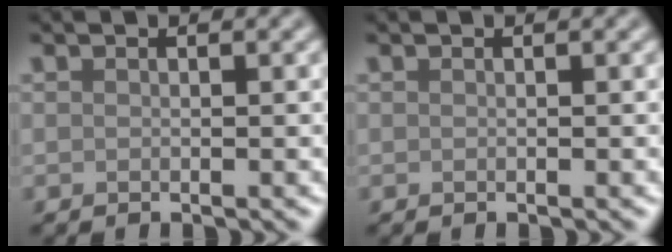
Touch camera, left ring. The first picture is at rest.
{"total": 0.0}